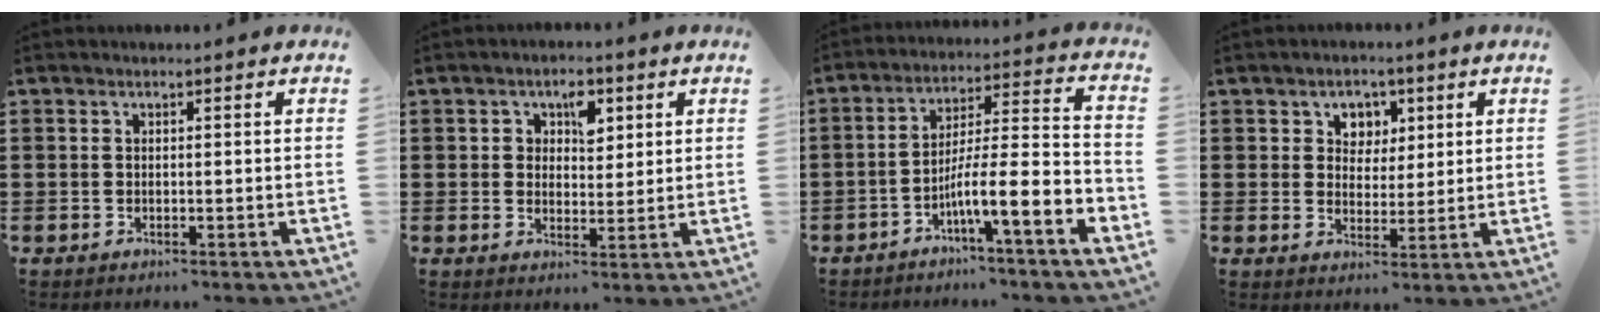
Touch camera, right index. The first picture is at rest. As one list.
[{"total": 3.9, "force": [1.7, 2.6, 2.3], "torque": [-0.039, 0.008, 0.024]}, {"total": 8.4, "force": [-4.8, 0.2, 6.9], "torque": [-0.122, -0.023, -0.095]}, {"total": 3.8, "force": [1.6, 3.4, 0.8], "torque": [-0.026, 0.011, 0.024]}]